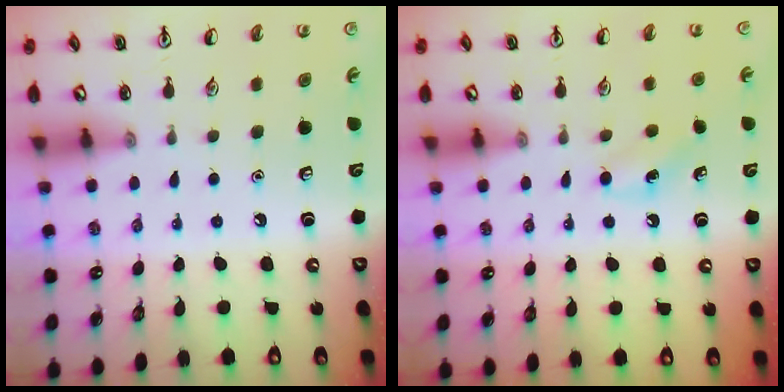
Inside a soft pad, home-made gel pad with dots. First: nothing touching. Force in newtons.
{"total": 5.9, "press": 5.7, "slide": 1.6}